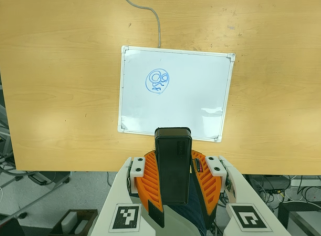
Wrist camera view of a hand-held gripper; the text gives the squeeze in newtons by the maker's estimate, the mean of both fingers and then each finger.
{"total": 9.3, "left": 7.6, "right": 10.9}